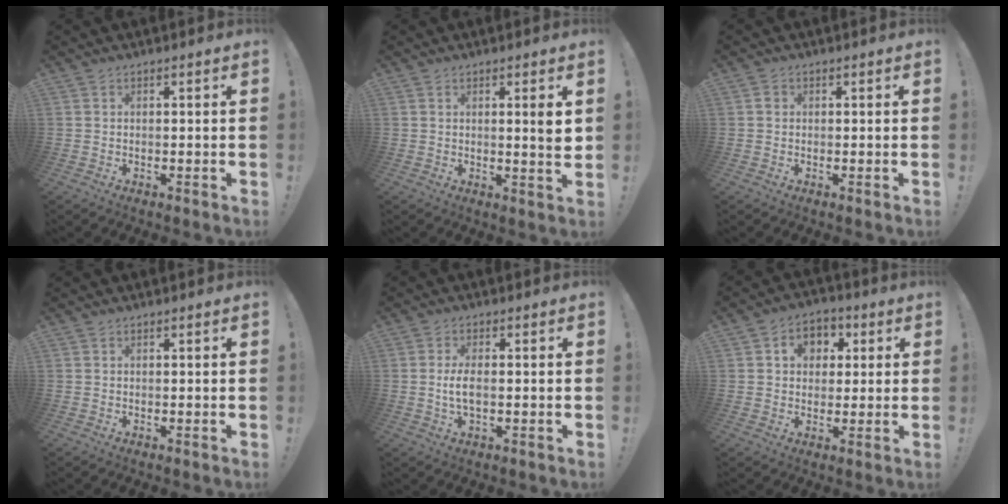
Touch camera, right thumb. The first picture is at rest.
{"total": 3.8, "force": [1.2, -0.2, 3.7], "torque": [-0.048, -0.013, 0.012]}
{"total": 1.2, "force": [0.2, 1.2, 0.3], "torque": [0.002, 0.001, 0.001]}
{"total": 0.0}
{"total": 4.7, "force": [-0.4, 1.7, 4.4], "torque": [-0.083, -0.003, -0.011]}
{"total": 7.4, "force": [1.8, 6.5, 3.1], "torque": [-0.036, -0.002, 0.033]}